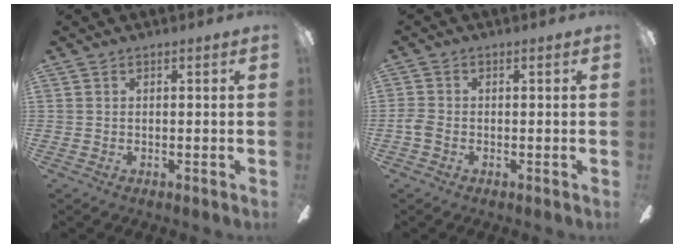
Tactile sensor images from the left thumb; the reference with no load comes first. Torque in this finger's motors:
{"motor_torque": [-0.42, 0.72, 0.13, 0.89, 0.24]}